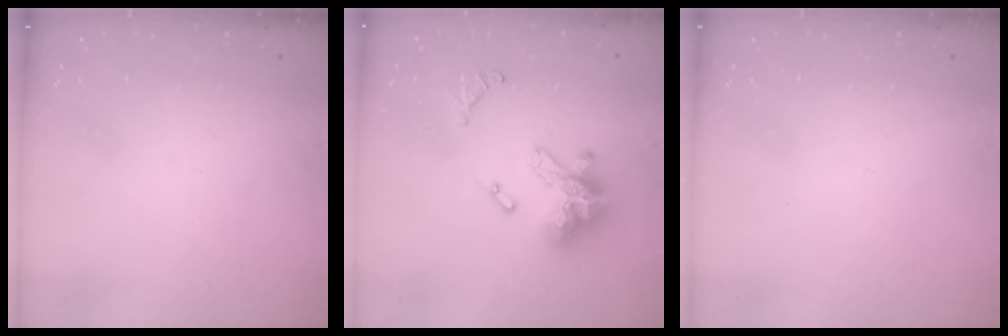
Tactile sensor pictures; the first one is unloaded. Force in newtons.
{"total": 15.9, "press": 15.8, "slide": 2.0}
{"total": 0.0}